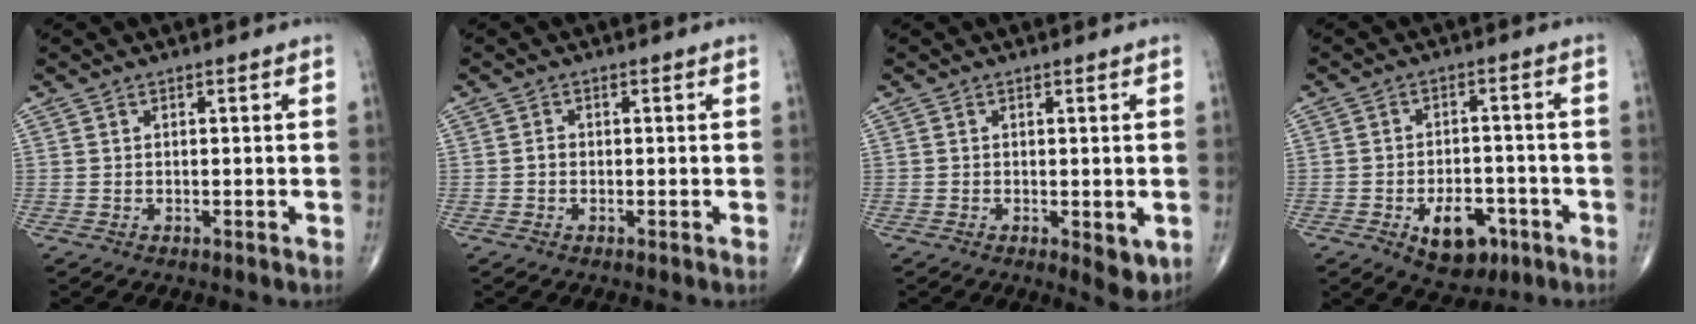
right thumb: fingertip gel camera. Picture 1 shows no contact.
{"total": 1.1, "force": [-0.3, 0.9, 0.6], "torque": [-0.005, 0.003, -0.007]}
{"total": 4.3, "force": [-1.0, 2.0, 3.7], "torque": [-0.040, -0.009, -0.010]}
{"total": 9.4, "force": [-4.2, 5.7, 6.2], "torque": [-0.068, 0.023, -0.055]}